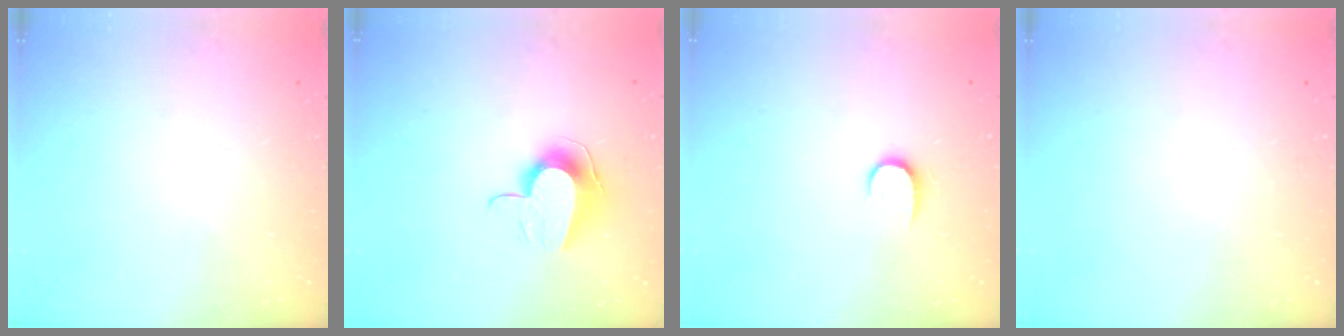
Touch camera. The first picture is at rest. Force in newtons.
{"total": 10.0, "press": 10.0, "slide": 1.2}
{"total": 5.4, "press": 5.4, "slide": 0.5}
{"total": 0.0}